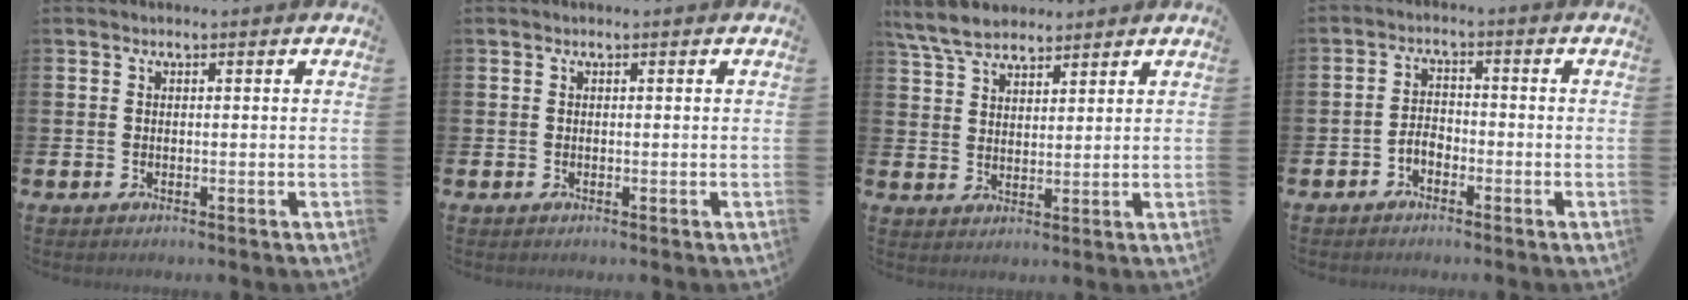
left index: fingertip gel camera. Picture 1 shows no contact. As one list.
[{"total": 0.0}, {"total": 5.9, "force": [5.3, 1.9, 1.6], "torque": [-0.055, -0.009, 0.101]}, {"total": 2.4, "force": [-1.9, 1.2, 0.8], "torque": [-0.017, 0.007, -0.039]}]